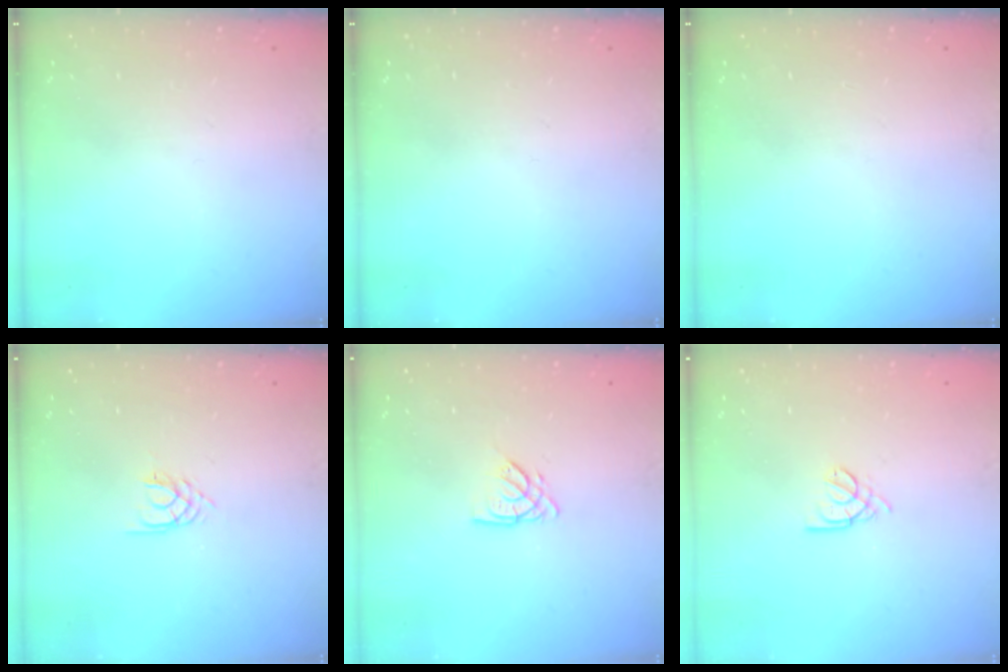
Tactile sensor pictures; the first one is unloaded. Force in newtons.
{"total": 0.0}
{"total": 0.0}
{"total": 2.1, "press": 2.0, "slide": 0.3}
{"total": 3.1, "press": 3.1, "slide": 0.3}
{"total": 2.2, "press": 2.1, "slide": 0.5}